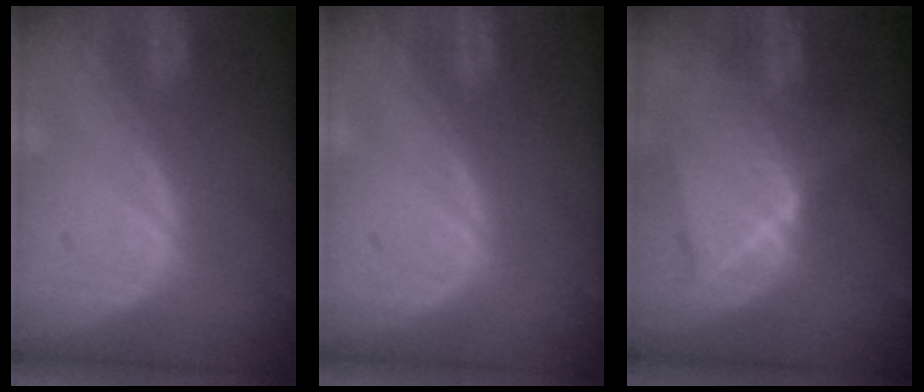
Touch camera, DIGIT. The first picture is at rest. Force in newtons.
{"total": 0.0}
{"total": 9.0, "press": 8.0, "slide": 4.1}